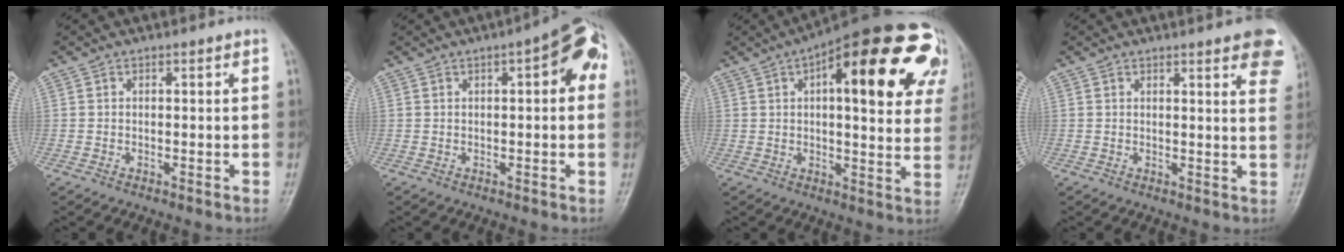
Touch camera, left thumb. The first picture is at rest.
{"total": 8.1, "force": [2.1, 3.0, 7.2], "torque": [-0.076, 0.017, 0.016]}
{"total": 27.3, "force": [10.6, 9.9, 23.2], "torque": [-0.267, 0.016, 0.134]}
{"total": 10.6, "force": [6.3, 2.7, 8.1], "torque": [-0.073, -0.019, 0.063]}